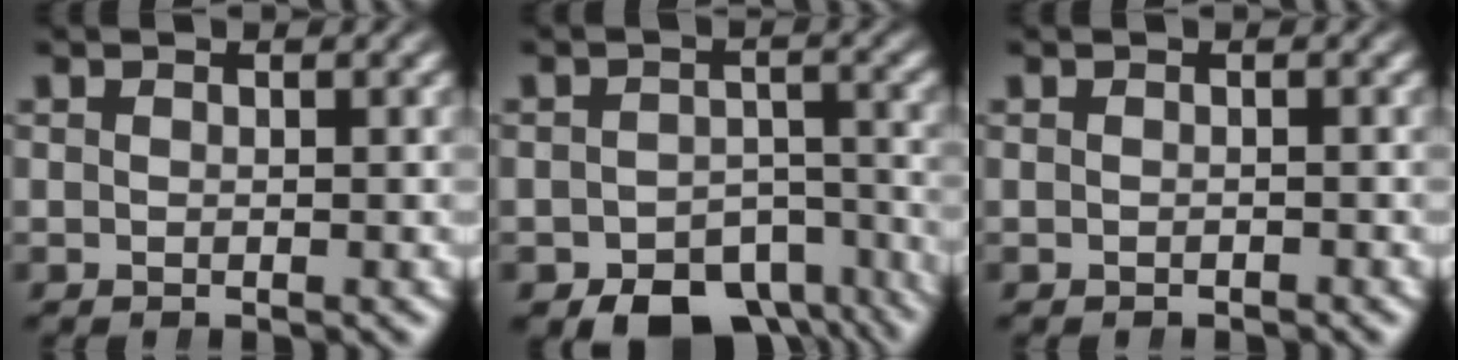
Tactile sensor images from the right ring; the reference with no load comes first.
{"total": 8.0, "force": [-6.4, 3.7, 3.1], "torque": [-0.020, -0.024, -0.094]}
{"total": 0.6, "force": [-0.6, -0.2, -0.1], "torque": [0.000, -0.005, -0.007]}